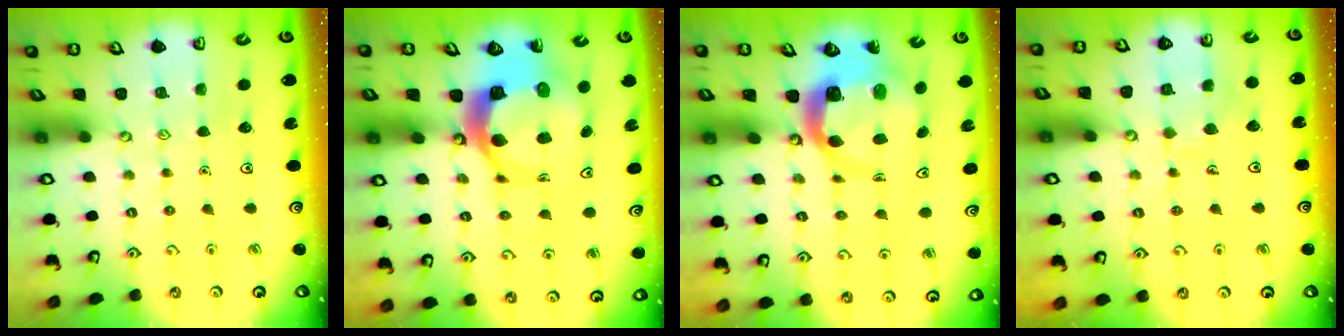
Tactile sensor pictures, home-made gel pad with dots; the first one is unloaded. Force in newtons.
{"total": 10.9, "press": 10.7, "slide": 1.7}
{"total": 7.8, "press": 7.7, "slide": 1.1}
{"total": 6.9, "press": 6.9, "slide": 0.7}